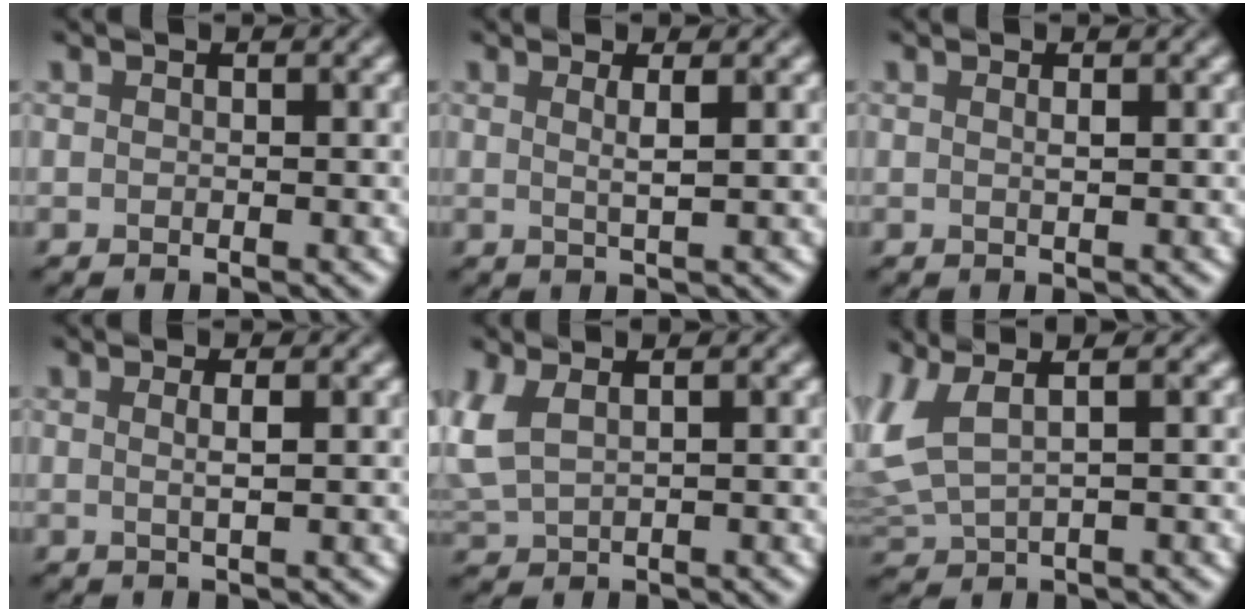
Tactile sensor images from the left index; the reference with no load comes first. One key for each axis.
{"total": 1.8, "fx": 0.5, "fy": 0.4, "fz": 1.6, "tx": -0.030, "ty": -0.002, "tz": 0.001}
{"total": 0.6, "fx": 0.2, "fy": 0.1, "fz": 0.5, "tx": -0.009, "ty": -0.001, "tz": 0.000}
{"total": 1.5, "fx": 0.2, "fy": 0.4, "fz": 1.4, "tx": -0.027, "ty": -0.001, "tz": -0.003}
{"total": 3.0, "fx": 1.3, "fy": 1.5, "fz": 2.3, "tx": -0.071, "ty": 0.004, "tz": 0.034}
{"total": 5.0, "fx": 1.5, "fy": 2.1, "fz": 4.2, "tx": -0.120, "ty": 0.005, "tz": 0.035}